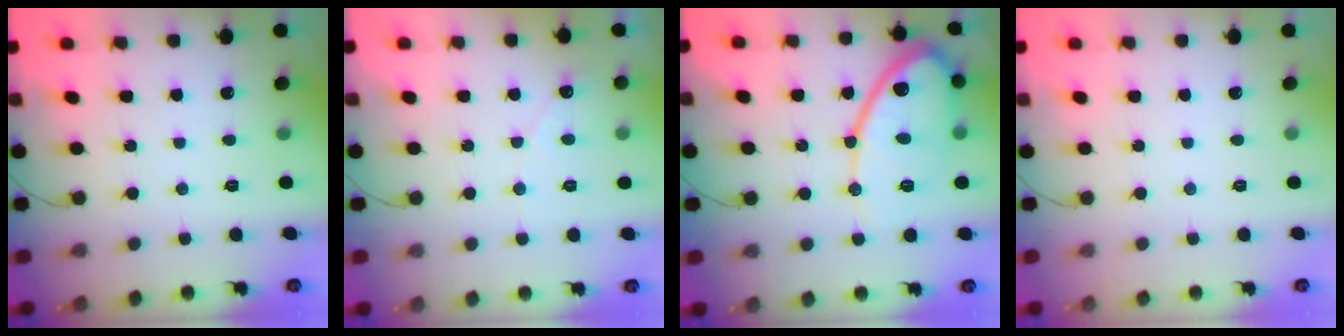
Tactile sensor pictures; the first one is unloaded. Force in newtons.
{"total": 2.4, "press": 2.4, "slide": 0.1}
{"total": 14.2, "press": 14.2, "slide": 1.1}
{"total": 0.0}